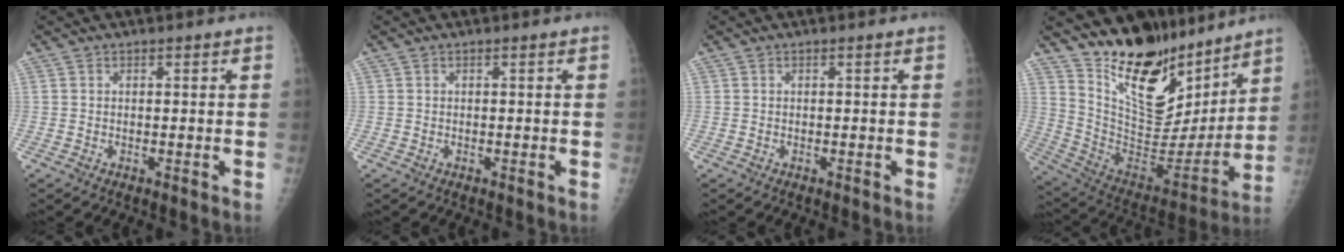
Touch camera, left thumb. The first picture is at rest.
{"total": 0.0}
{"total": 0.0}
{"total": 22.3, "force": [16.7, 9.9, 10.9], "torque": [-0.130, -0.108, 0.287]}